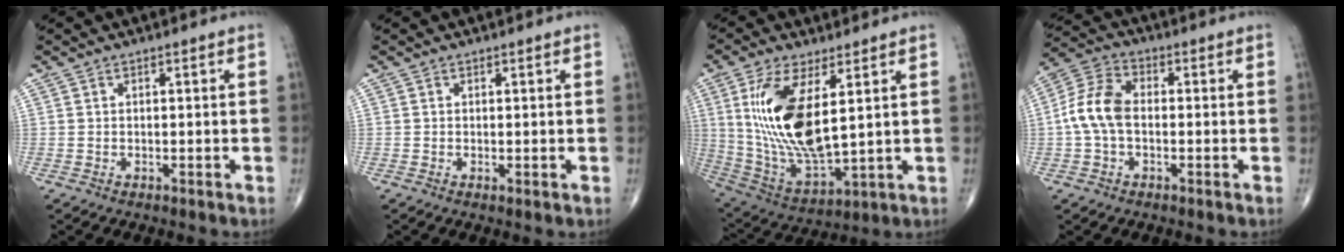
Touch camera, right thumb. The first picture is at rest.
{"total": 0.6, "force": [0.0, 0.1, 0.5], "torque": [-0.011, -0.003, -0.001]}
{"total": 17.9, "force": [4.3, 7.3, 15.8], "torque": [-0.316, -0.026, 0.096]}
{"total": 8.9, "force": [-0.7, 5.7, 6.9], "torque": [-0.141, 0.027, -0.024]}